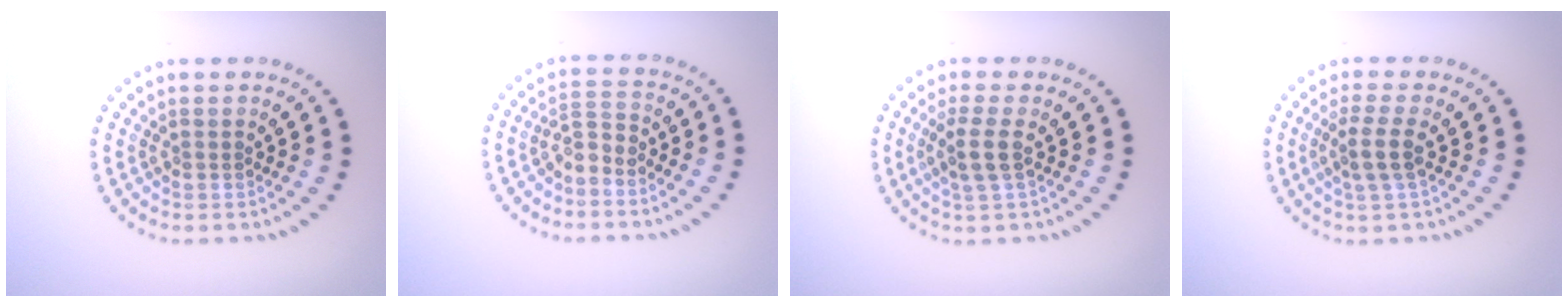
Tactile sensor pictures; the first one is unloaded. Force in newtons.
{"total": 2.1, "press": 1.4, "slide": 1.6}
{"total": 2.3, "press": 1.8, "slide": 1.3}
{"total": 2.5, "press": 2.0, "slide": 1.4}